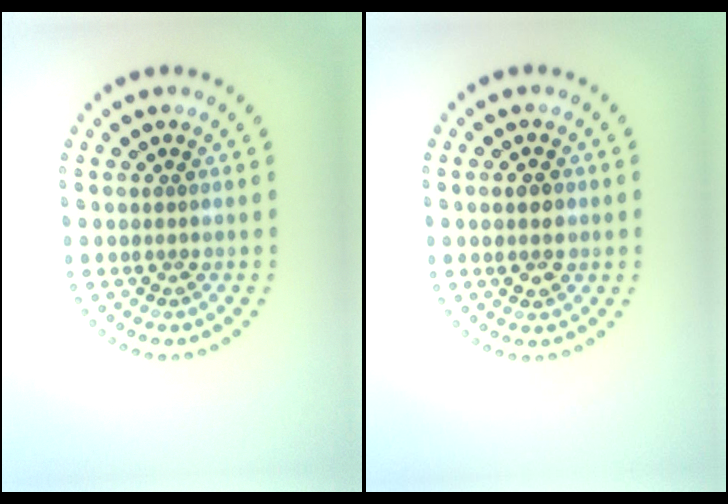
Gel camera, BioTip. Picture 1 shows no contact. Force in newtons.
{"total": 2.7, "press": 2.7, "slide": 0.2}